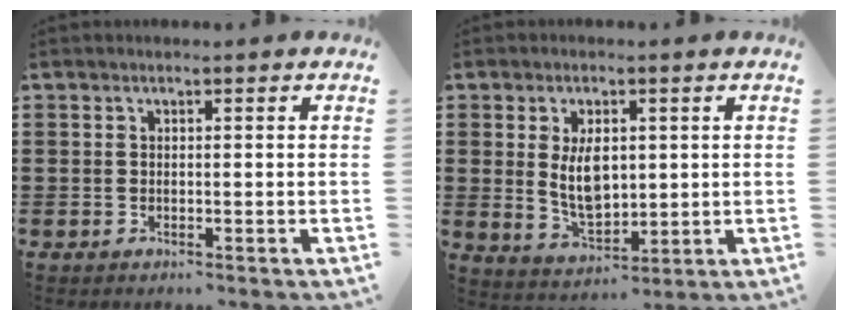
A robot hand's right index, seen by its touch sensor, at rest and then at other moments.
{"total": 7.0, "force": [1.0, 3.9, 5.7], "torque": [-0.107, 0.001, 0.013]}